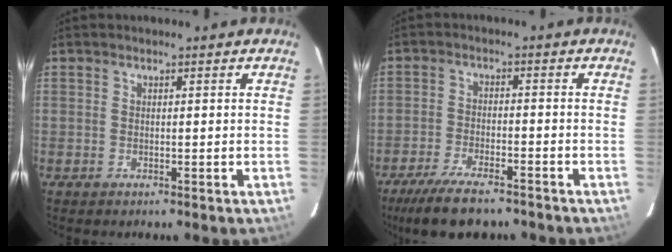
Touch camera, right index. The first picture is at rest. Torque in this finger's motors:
{"motor_torque": [1.31, -0.83, 0.40, 0.09]}